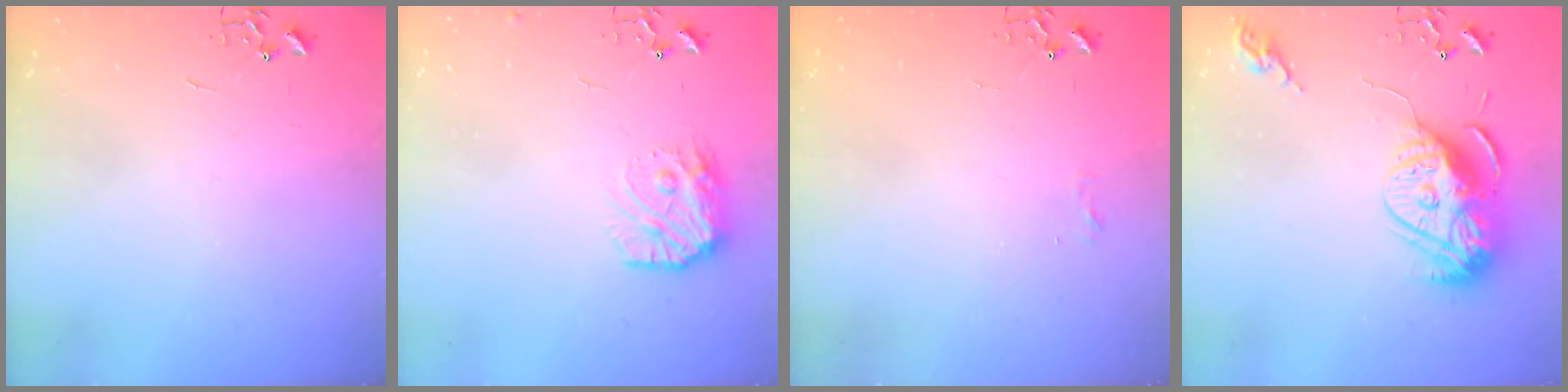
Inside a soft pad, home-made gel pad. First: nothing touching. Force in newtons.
{"total": 12.4, "press": 12.4, "slide": 1.0}
{"total": 5.2, "press": 5.2, "slide": 0.7}
{"total": 16.2, "press": 16.1, "slide": 1.3}